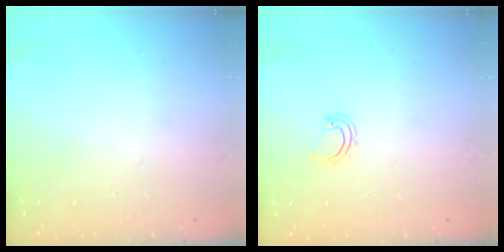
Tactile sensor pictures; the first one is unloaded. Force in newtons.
{"total": 2.5, "press": 2.5, "slide": 0.3}